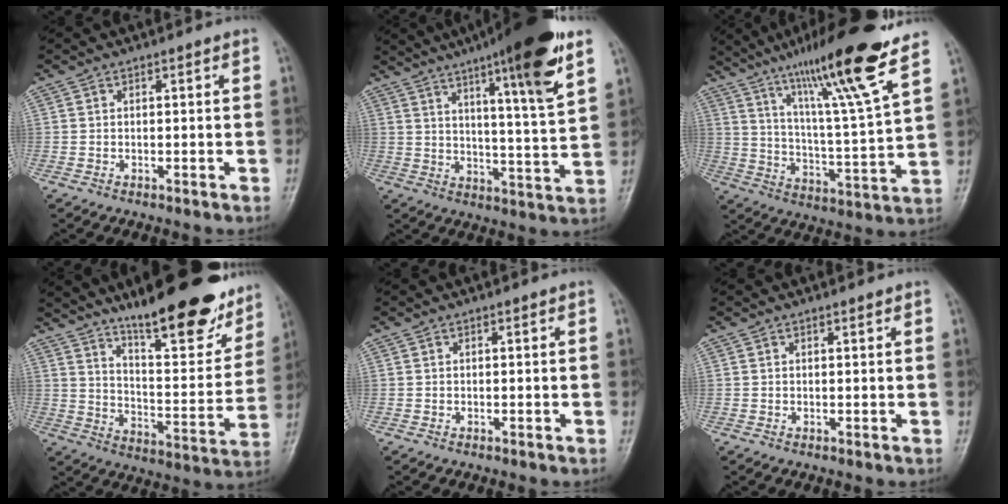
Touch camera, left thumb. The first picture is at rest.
{"total": 18.9, "force": [10.9, 1.9, 15.4], "torque": [-0.214, -0.048, 0.161]}
{"total": 19.7, "force": [12.9, 0.9, 14.8], "torque": [-0.232, -0.059, 0.213]}
{"total": 23.4, "force": [16.6, 6.5, 15.2], "torque": [-0.174, -0.087, 0.253]}
{"total": 0.0}
{"total": 0.5, "force": [0.5, 0.1, 0.2], "torque": [-0.007, -0.004, 0.007]}